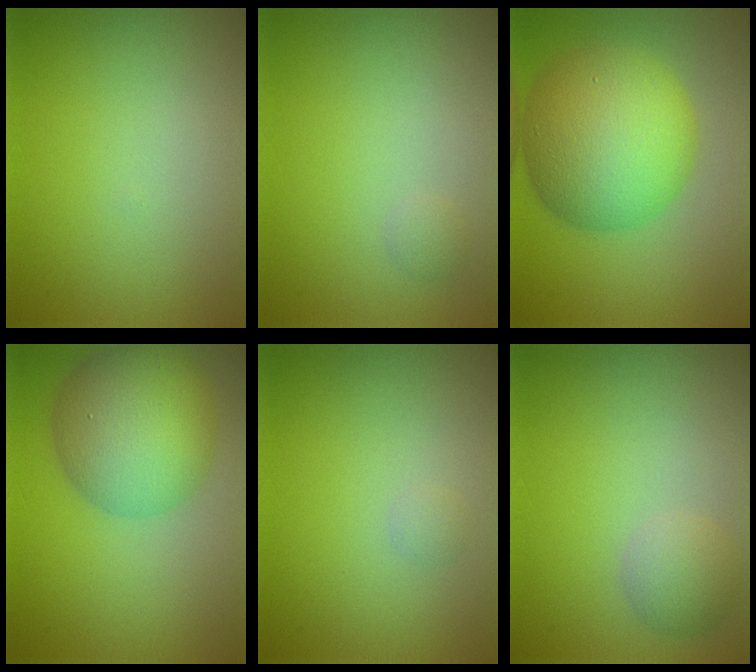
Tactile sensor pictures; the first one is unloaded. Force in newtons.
{"total": 0.6, "press": 0.6, "slide": 0.0}
{"total": 10.5, "press": 10.5, "slide": 0.3}
{"total": 7.8, "press": 7.8, "slide": 0.2}
{"total": 0.6, "press": 0.6, "slide": 0.0}
{"total": 2.1, "press": 2.1, "slide": 0.0}